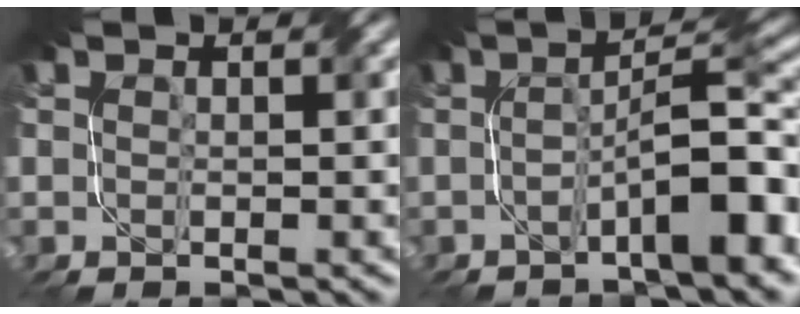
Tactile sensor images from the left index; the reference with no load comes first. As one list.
[{"total": 7.4, "force": [-2.5, 1.4, 6.8], "torque": [-0.093, 0.021, -0.049]}]